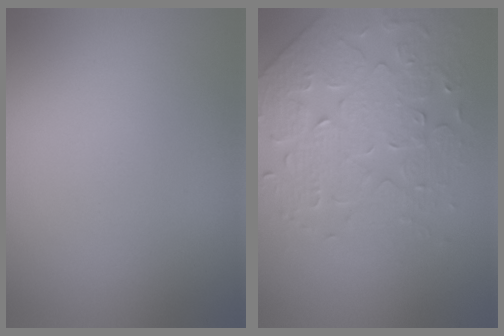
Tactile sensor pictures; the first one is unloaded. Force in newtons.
{"total": 4.5, "press": 4.5, "slide": 0.4}